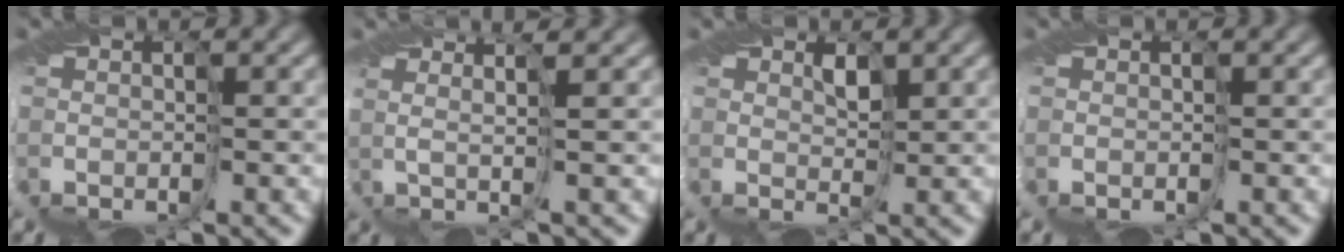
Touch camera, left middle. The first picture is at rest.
{"total": 3.1, "force": [1.9, 0.1, 2.5], "torque": [-0.035, 0.025, 0.011]}
{"total": 1.1, "force": [1.1, -0.2, 0.1], "torque": [-0.007, 0.003, 0.025]}
{"total": 0.0}